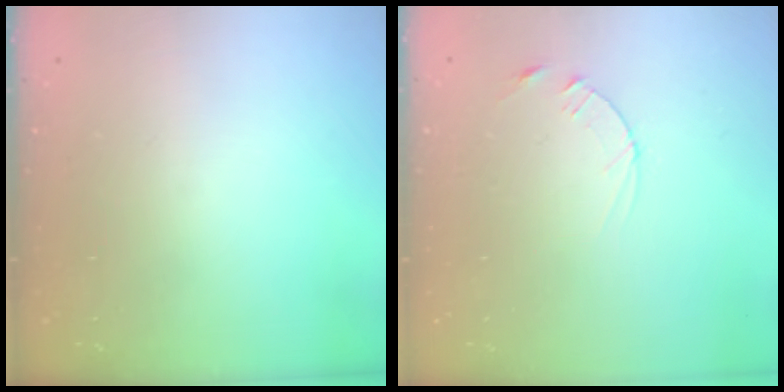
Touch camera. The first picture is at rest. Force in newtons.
{"total": 2.5, "press": 2.5, "slide": 0.3}